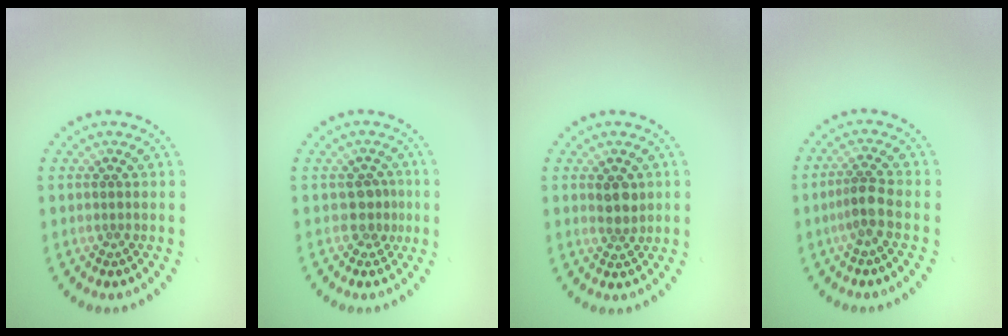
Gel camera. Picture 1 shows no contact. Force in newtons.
{"total": 1.9, "press": 1.6, "slide": 1.1}
{"total": 2.1, "press": 1.9, "slide": 0.8}
{"total": 2.4, "press": 1.9, "slide": 1.5}